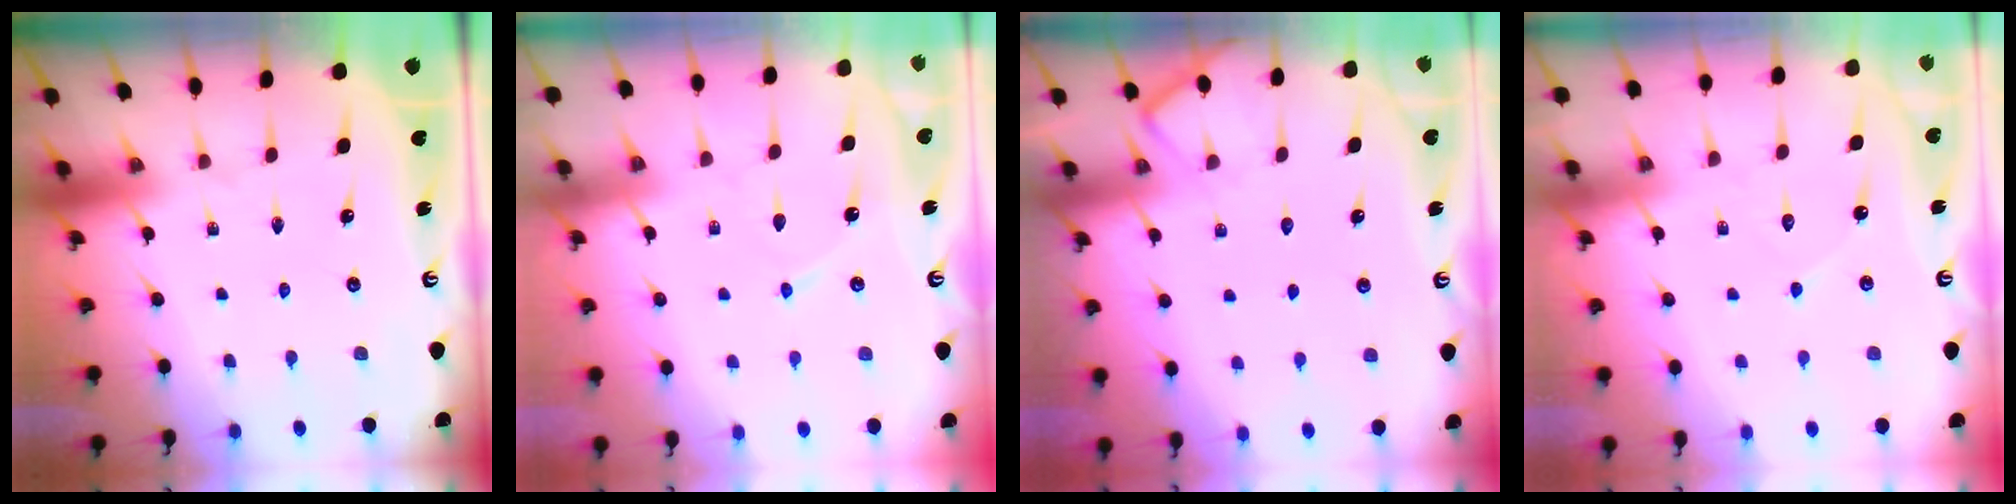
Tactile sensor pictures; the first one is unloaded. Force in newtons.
{"total": 4.7, "press": 4.7, "slide": 0.4}
{"total": 6.0, "press": 6.0, "slide": 0.8}
{"total": 4.7, "press": 4.7, "slide": 0.5}